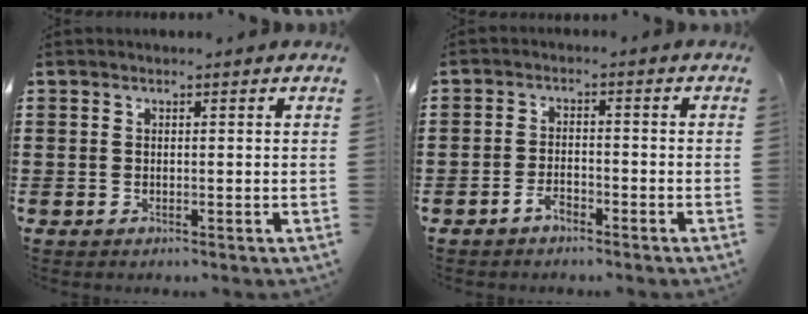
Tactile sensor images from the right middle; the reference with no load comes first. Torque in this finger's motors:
{"motor_torque": [0.01, 0.08, -0.32, -0.11]}